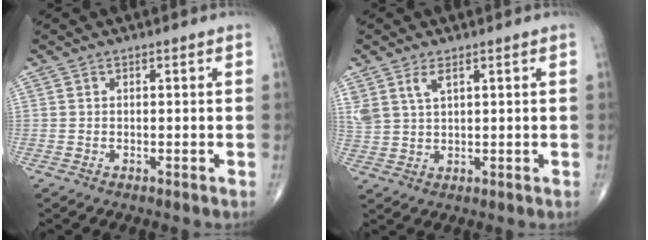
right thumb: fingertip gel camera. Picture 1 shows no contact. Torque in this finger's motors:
{"motor_torque": [0.02, 0.05, 0.42, 0.38, 0.01]}